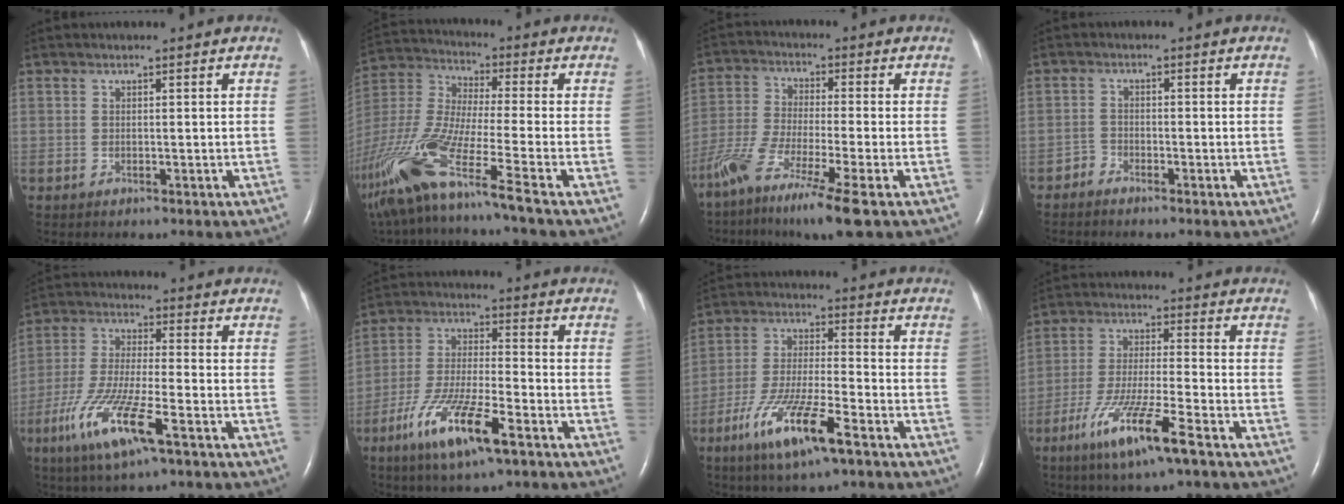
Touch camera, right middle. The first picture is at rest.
{"total": 19.9, "force": [-13.0, -0.3, 15.1], "torque": [-0.365, -0.056, -0.252]}
{"total": 11.3, "force": [-6.9, 0.0, 8.9], "torque": [-0.189, -0.035, -0.133]}
{"total": 1.4, "force": [-1.3, 0.5, -0.2], "torque": [0.005, 0.001, -0.028]}
{"total": 12.0, "force": [-5.9, 1.4, 10.3], "torque": [-0.219, -0.023, -0.112]}
{"total": 12.5, "force": [-6.8, 2.0, 10.2], "torque": [-0.208, -0.017, -0.123]}
{"total": 12.1, "force": [-6.7, 1.6, 9.9], "torque": [-0.200, -0.019, -0.122]}
{"total": 10.9, "force": [-6.3, 0.1, 8.9], "torque": [-0.177, -0.025, -0.117]}